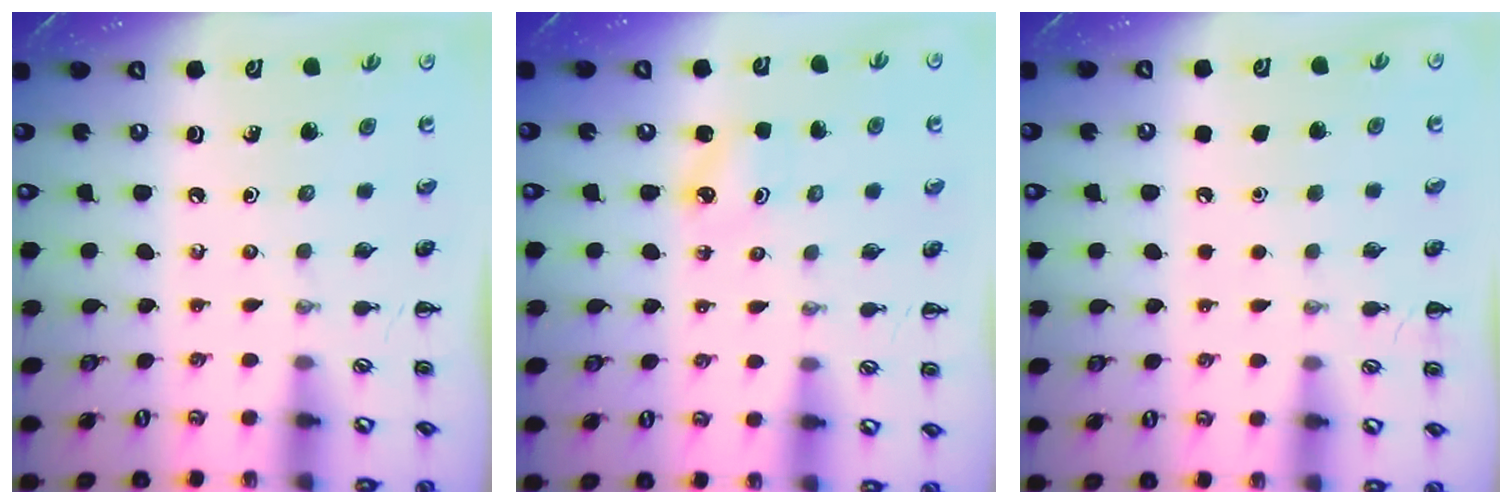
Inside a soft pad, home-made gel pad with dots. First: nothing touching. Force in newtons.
{"total": 1.9, "press": 1.8, "slide": 0.5}
{"total": 1.8, "press": 1.8, "slide": 0.1}